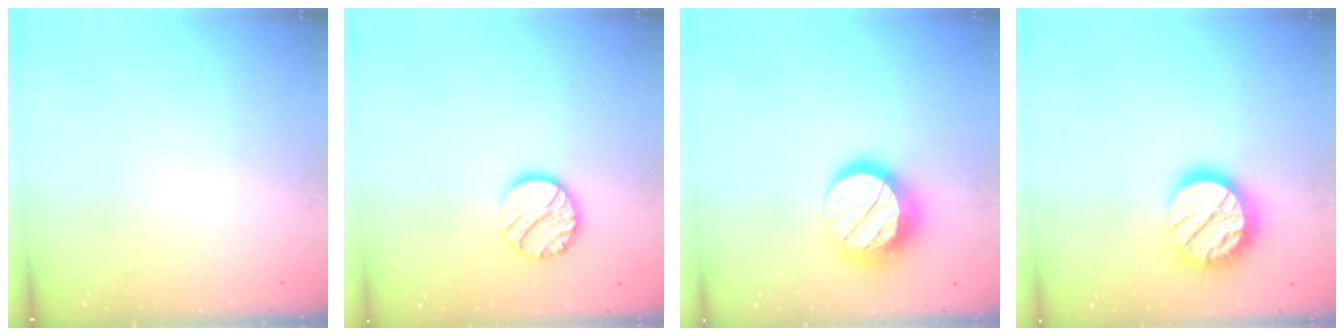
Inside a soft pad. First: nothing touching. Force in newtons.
{"total": 11.6, "press": 11.6, "slide": 0.5}
{"total": 14.9, "press": 14.8, "slide": 0.9}
{"total": 18.1, "press": 18.0, "slide": 1.4}